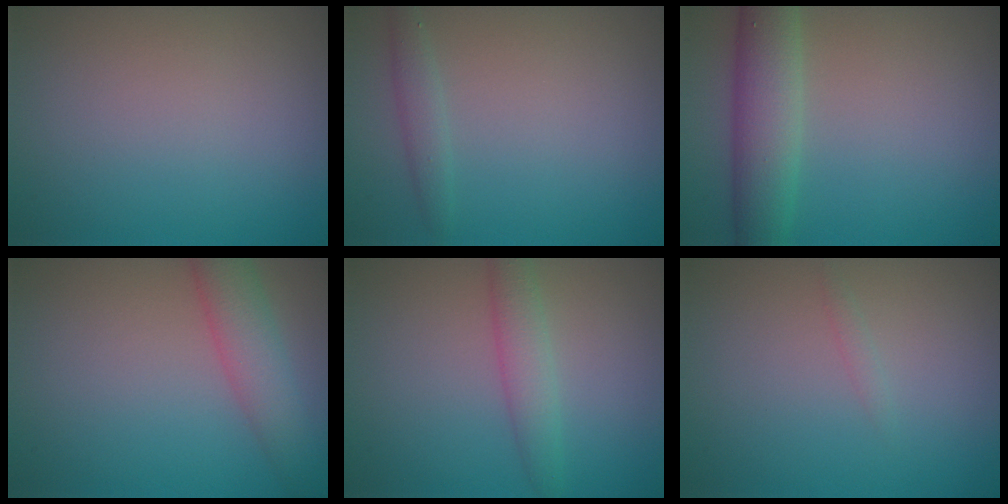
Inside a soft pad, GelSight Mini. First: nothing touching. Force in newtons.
{"total": 1.4, "press": 1.4, "slide": 0.0}
{"total": 5.2, "press": 5.2, "slide": 0.3}
{"total": 4.2, "press": 4.2, "slide": 0.3}
{"total": 2.6, "press": 2.6, "slide": 0.0}
{"total": 0.6, "press": 0.6, "slide": 0.0}